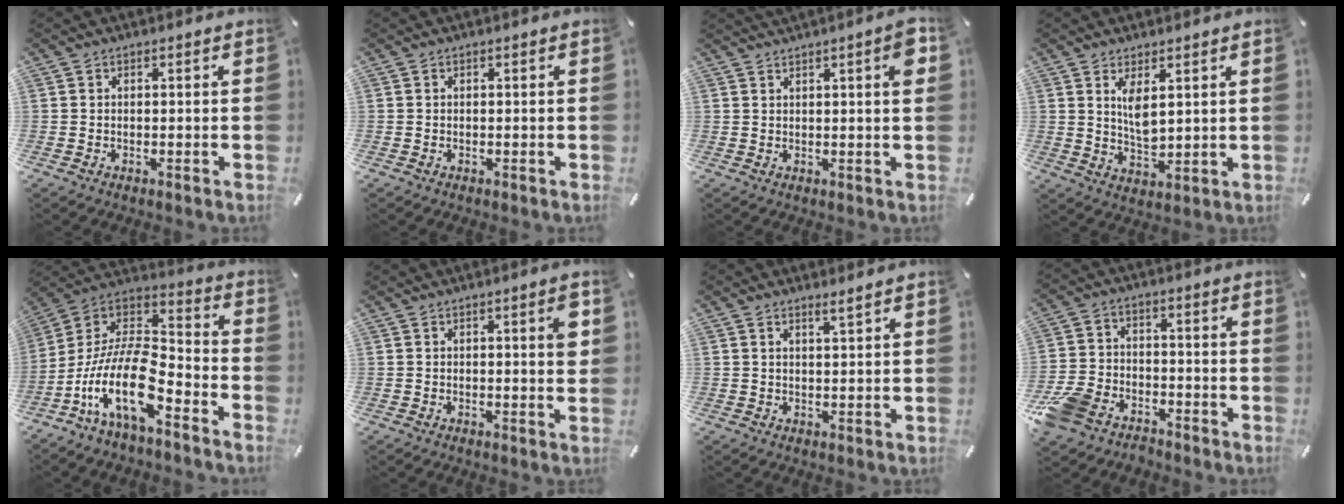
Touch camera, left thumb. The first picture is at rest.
{"total": 0.0}
{"total": 4.7, "force": [2.3, 0.7, 4.0], "torque": [-0.064, -0.006, 0.036]}
{"total": 5.8, "force": [2.9, 2.3, 4.5], "torque": [-0.088, -0.018, 0.046]}
{"total": 18.5, "force": [-10.1, 7.0, 13.9], "torque": [-0.306, 0.018, -0.184]}
{"total": 4.3, "force": [1.4, 0.8, 4.0], "torque": [-0.052, -0.008, 0.017]}
{"total": 2.2, "force": [1.8, -0.1, 1.3], "torque": [-0.026, -0.003, 0.032]}
{"total": 9.0, "force": [-6.5, 5.3, 3.2], "torque": [-0.071, 0.032, -0.125]}